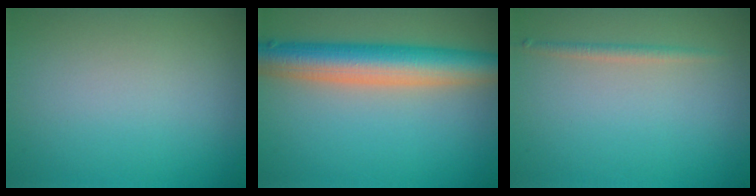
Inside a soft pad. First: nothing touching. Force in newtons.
{"total": 7.6, "press": 7.6, "slide": 0.1}
{"total": 1.1, "press": 1.1, "slide": 0.0}